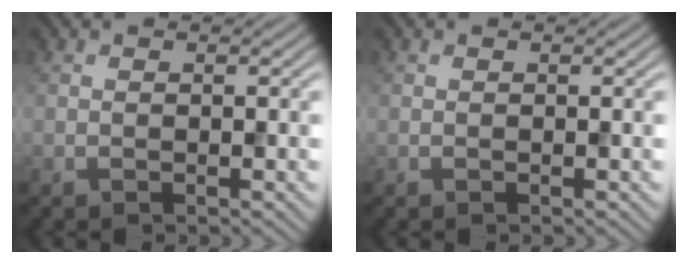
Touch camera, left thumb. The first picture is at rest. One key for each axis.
{"total": 0.0}